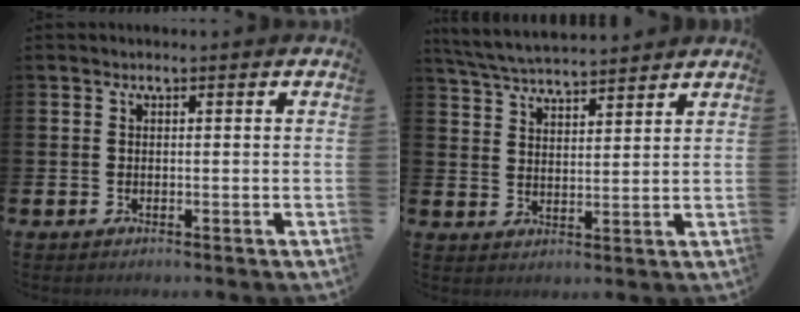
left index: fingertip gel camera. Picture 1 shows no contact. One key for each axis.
{"total": 5.5, "fx": 5.4, "fy": 0.3, "fz": 0.8, "tx": -0.033, "ty": -0.029, "tz": 0.097}